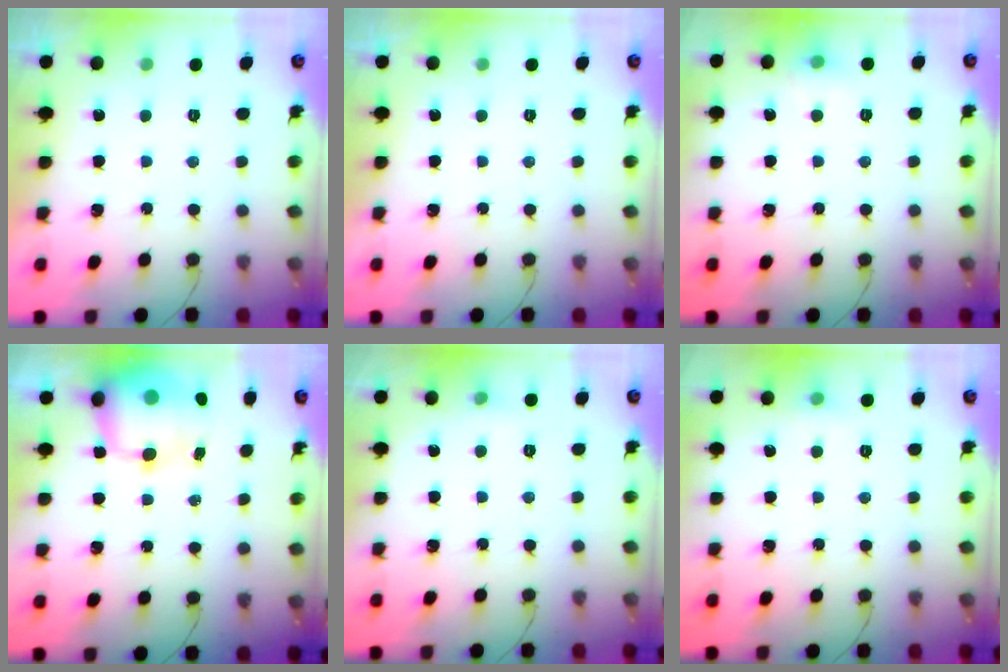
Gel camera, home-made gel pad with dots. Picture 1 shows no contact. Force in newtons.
{"total": 0.0}
{"total": 5.7, "press": 5.6, "slide": 1.2}
{"total": 12.8, "press": 12.4, "slide": 3.3}
{"total": 3.6, "press": 3.4, "slide": 1.3}
{"total": 4.5, "press": 4.2, "slide": 1.6}